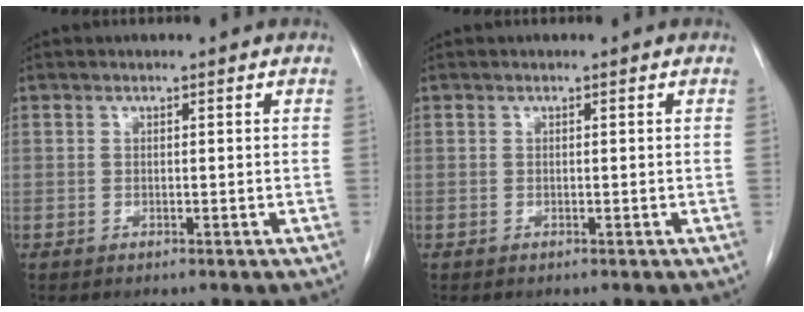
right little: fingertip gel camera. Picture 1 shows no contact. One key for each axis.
{"total": 0.0}